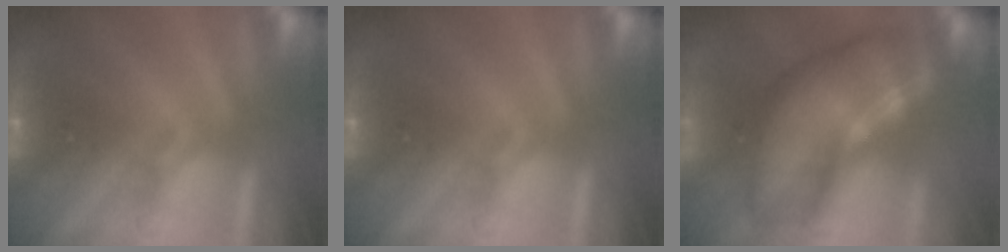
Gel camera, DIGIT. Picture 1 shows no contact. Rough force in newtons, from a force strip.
{"total": 0.0}
{"total": 7.5}